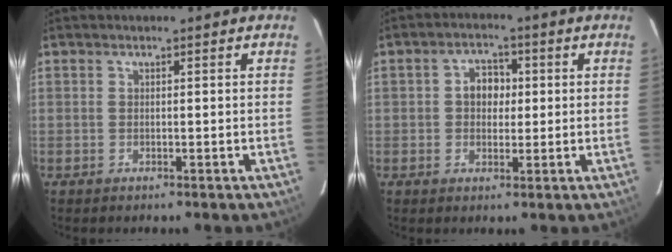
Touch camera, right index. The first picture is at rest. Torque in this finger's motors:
{"motor_torque": [0.23, 0.07, 0.35, 0.04]}